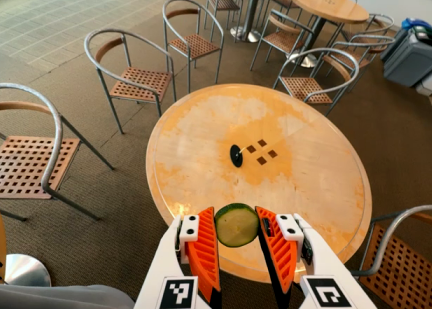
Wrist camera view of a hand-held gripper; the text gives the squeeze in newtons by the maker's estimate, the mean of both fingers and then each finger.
{"total": 8.4, "left": 8.0, "right": 8.8}